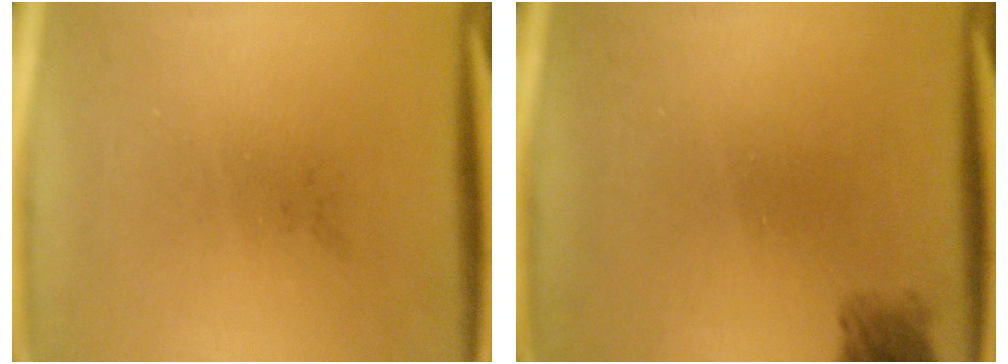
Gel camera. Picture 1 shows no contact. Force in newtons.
{"total": 2.1}